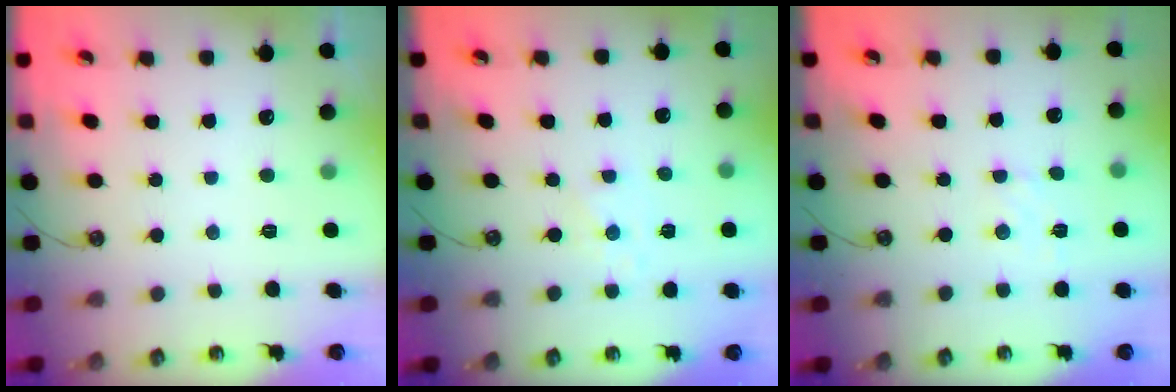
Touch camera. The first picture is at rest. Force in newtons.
{"total": 2.2, "press": 2.1, "slide": 0.4}
{"total": 2.9, "press": 2.9, "slide": 0.5}